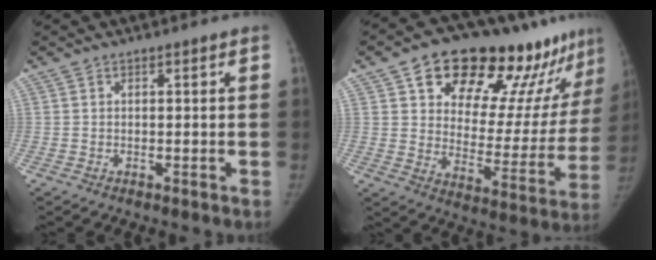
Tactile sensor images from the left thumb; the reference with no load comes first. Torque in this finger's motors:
{"motor_torque": [1.96, 1.96, 1.20, -1.57, 0.34]}